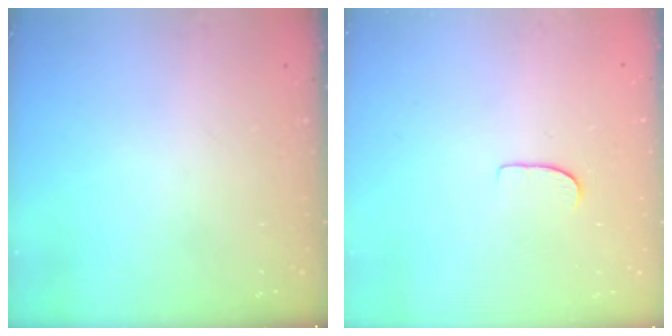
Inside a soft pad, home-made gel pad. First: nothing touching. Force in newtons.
{"total": 5.2, "press": 5.2, "slide": 0.4}